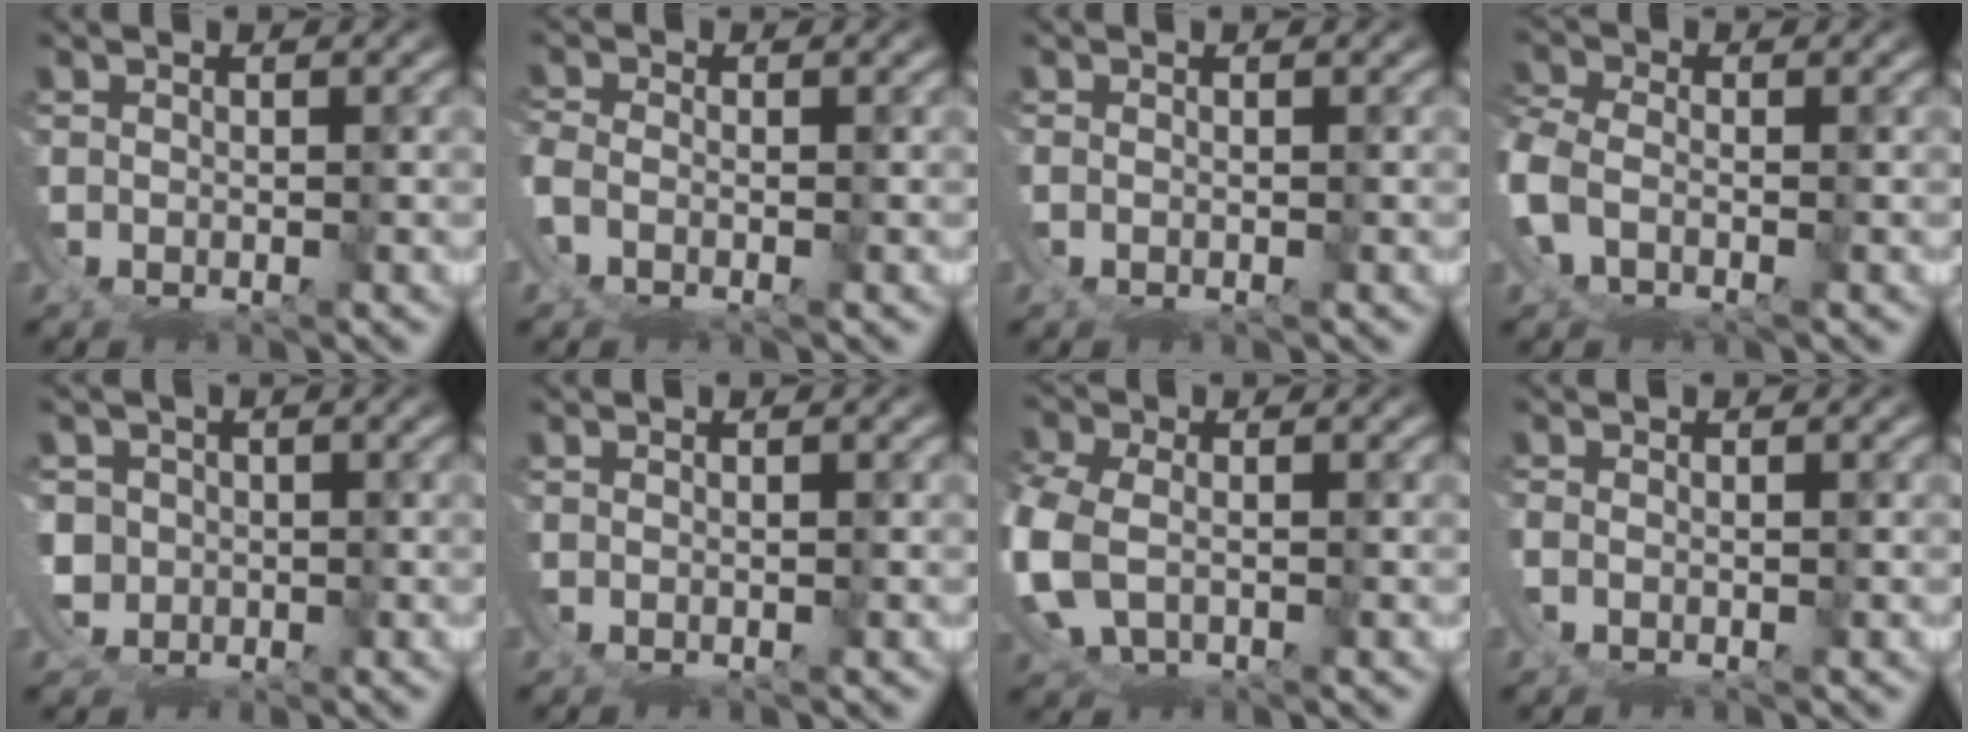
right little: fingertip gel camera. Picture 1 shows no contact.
{"total": 2.8, "force": [-1.5, 2.1, 1.2], "torque": [-0.048, -0.020, -0.017]}
{"total": 0.7, "force": [-0.2, 0.6, 0.2], "torque": [-0.006, -0.004, -0.004]}
{"total": 4.7, "force": [-1.5, 4.0, 2.0], "torque": [-0.089, -0.026, -0.018]}
{"total": 2.0, "force": [0.3, 1.7, -1.1], "torque": [0.001, -0.029, 0.019]}
{"total": 0.0}
{"total": 3.0, "force": [0.1, 2.7, 1.2], "torque": [-0.087, -0.019, 0.014]}
{"total": 1.2, "force": [-0.6, 1.0, 0.3], "torque": [-0.013, -0.008, -0.009]}